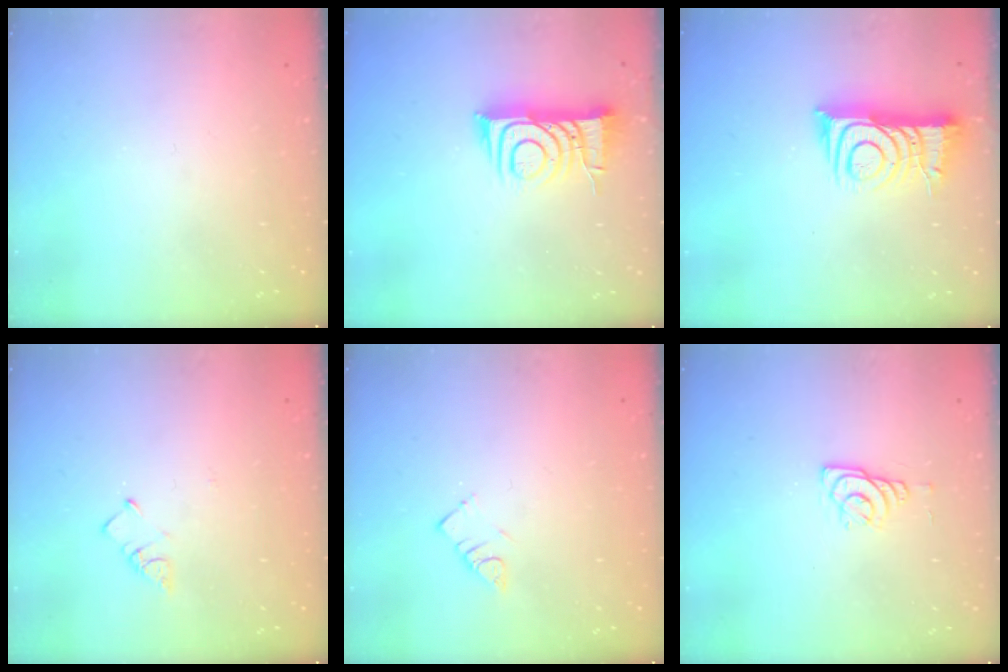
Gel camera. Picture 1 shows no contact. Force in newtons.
{"total": 9.8, "press": 9.7, "slide": 1.0}
{"total": 9.8, "press": 9.8, "slide": 0.9}
{"total": 3.0, "press": 3.0, "slide": 0.4}
{"total": 3.3, "press": 3.3, "slide": 0.5}
{"total": 6.0, "press": 6.0, "slide": 0.5}